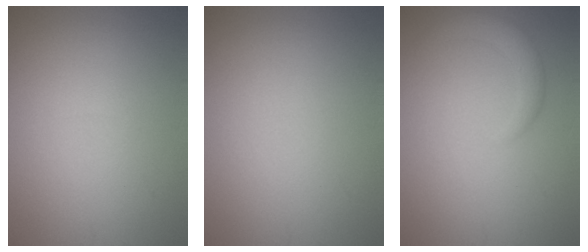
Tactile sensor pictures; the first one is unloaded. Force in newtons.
{"total": 0.0}
{"total": 2.6, "press": 2.5, "slide": 0.2}